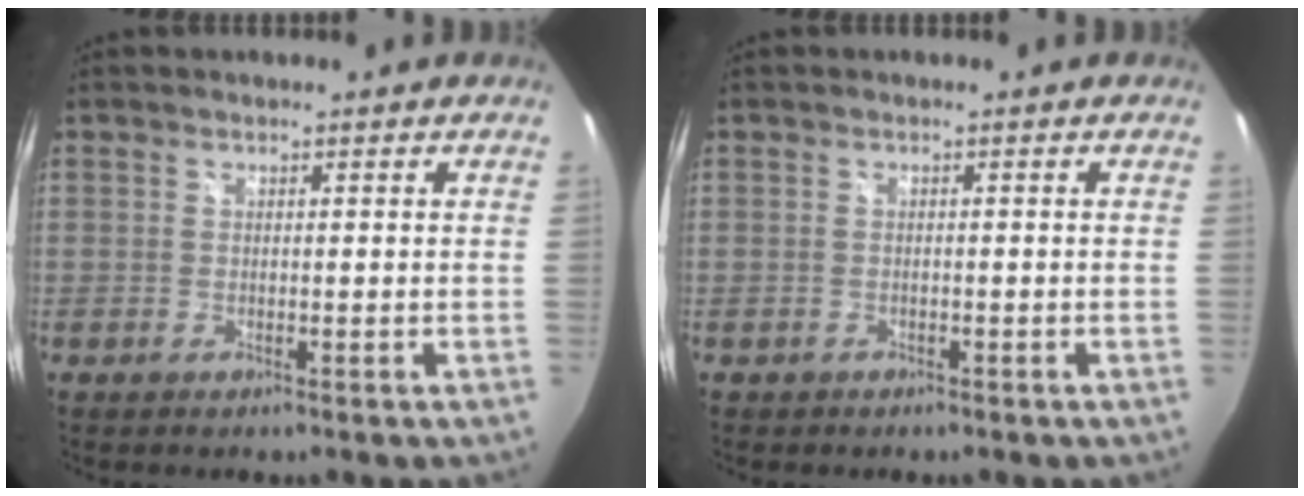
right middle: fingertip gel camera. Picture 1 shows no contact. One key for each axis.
{"total": 1.0, "fx": -0.6, "fy": 0.8, "fz": 0.2, "tx": -0.010, "ty": -0.002, "tz": -0.007}